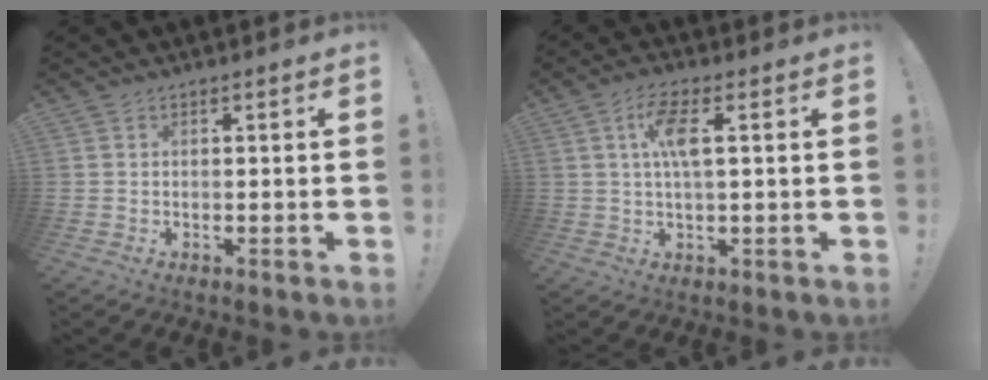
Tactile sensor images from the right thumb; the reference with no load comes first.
{"total": 8.1, "force": [2.0, 2.4, 7.5], "torque": [-0.131, 0.001, 0.031]}